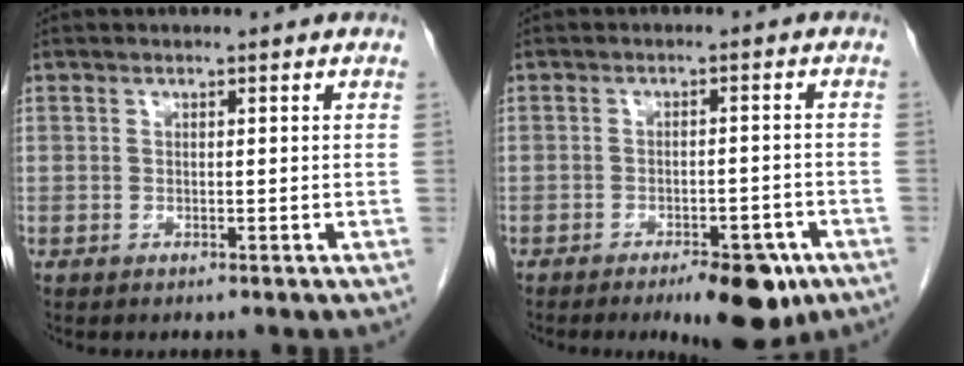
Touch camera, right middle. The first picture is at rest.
{"total": 7.9, "force": [-5.1, 2.7, 5.5], "torque": [-0.067, -0.004, -0.068]}